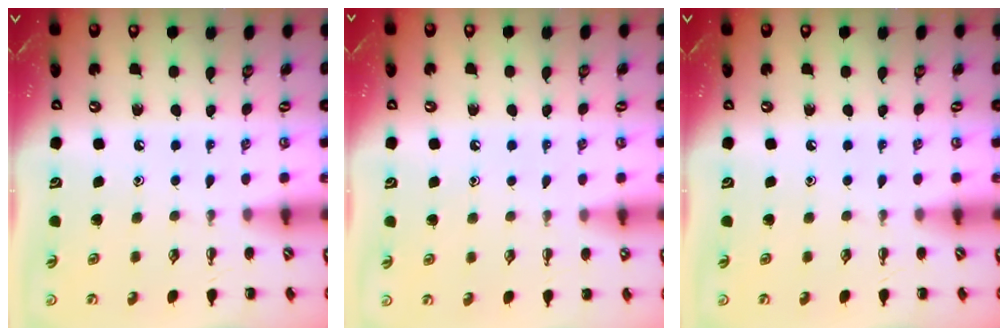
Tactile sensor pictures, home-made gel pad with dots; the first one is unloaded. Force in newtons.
{"total": 6.0, "press": 5.8, "slide": 1.6}
{"total": 0.0}